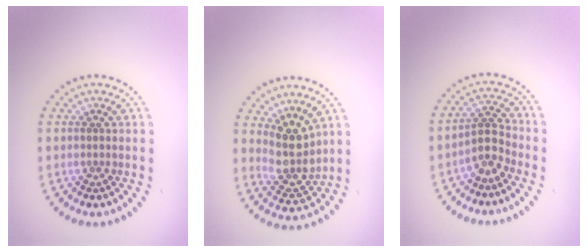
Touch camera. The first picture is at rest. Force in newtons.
{"total": 3.7, "press": 3.0, "slide": 2.2}
{"total": 2.5, "press": 2.0, "slide": 1.5}